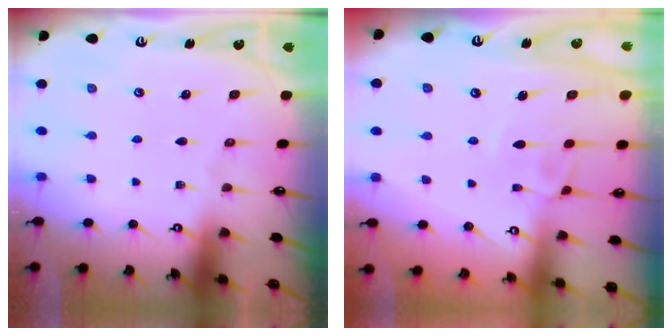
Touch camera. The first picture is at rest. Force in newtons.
{"total": 1.6, "press": 1.3, "slide": 1.0}